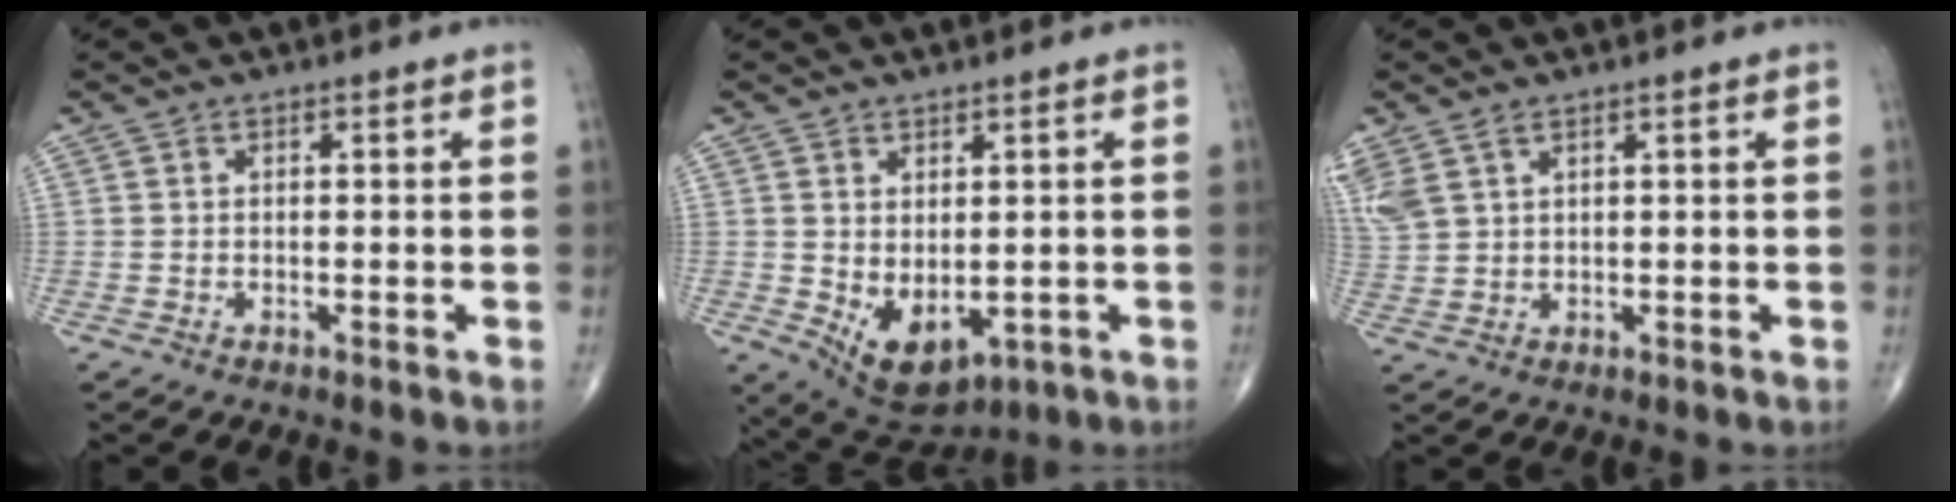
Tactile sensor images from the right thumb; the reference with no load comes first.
{"total": 8.5, "force": [-1.1, 5.0, 6.8], "torque": [-0.093, -0.007, 0.008]}
{"total": 7.0, "force": [3.8, 3.9, 4.4], "torque": [-0.122, 0.004, 0.088]}